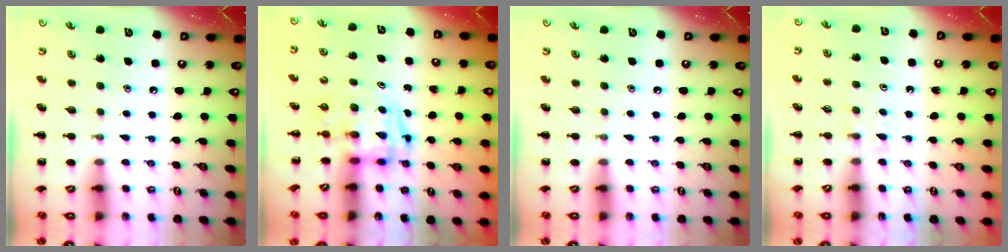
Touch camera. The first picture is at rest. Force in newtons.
{"total": 3.3, "press": 3.3, "slide": 0.6}
{"total": 0.0}
{"total": 2.8, "press": 2.5, "slide": 1.1}